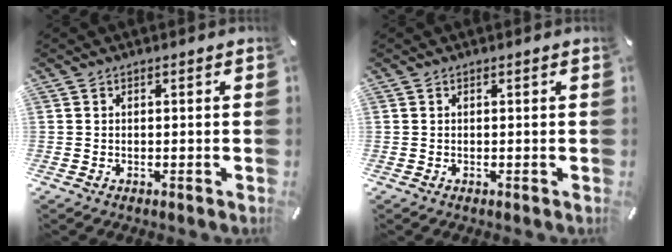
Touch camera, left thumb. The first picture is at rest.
{"total": 0.0}